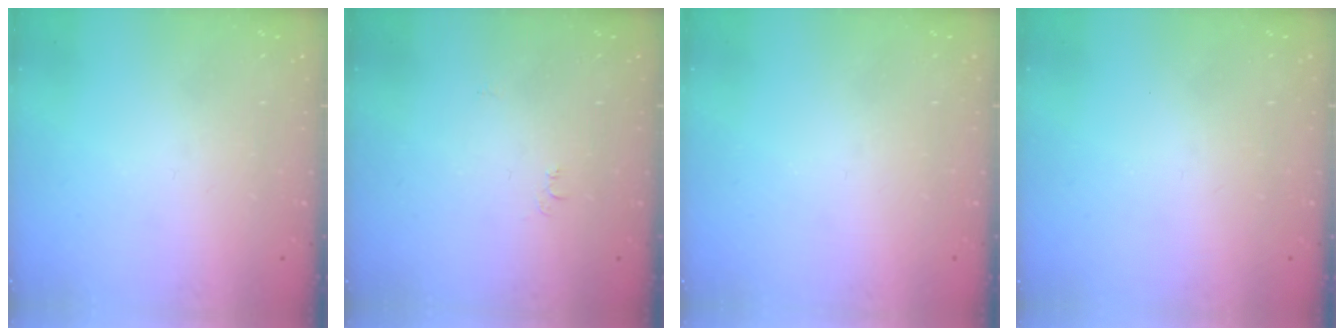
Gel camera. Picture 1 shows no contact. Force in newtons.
{"total": 4.3, "press": 4.3, "slide": 0.6}
{"total": 0.0}
{"total": 2.1, "press": 2.0, "slide": 0.4}